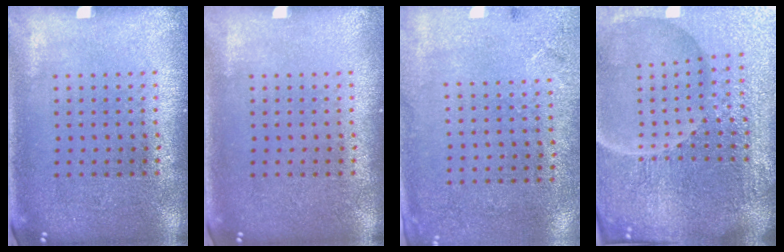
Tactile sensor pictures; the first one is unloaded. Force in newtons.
{"total": 0.0}
{"total": 2.7, "press": 2.2, "slide": 1.7}
{"total": 5.9, "press": 5.4, "slide": 2.4}